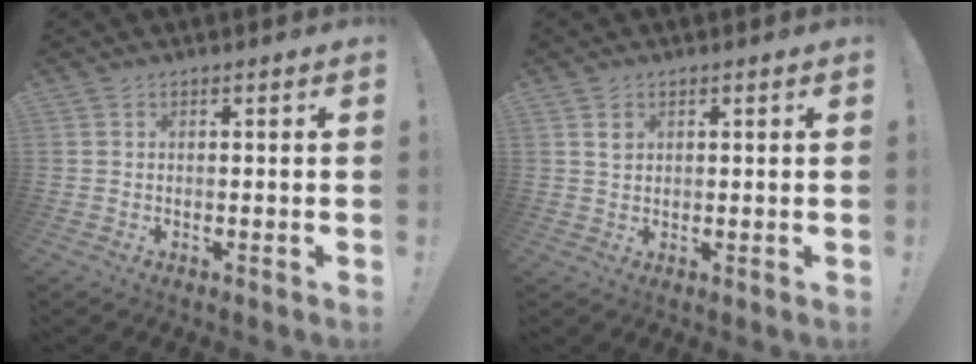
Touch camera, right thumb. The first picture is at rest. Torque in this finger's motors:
{"motor_torque": [-0.71, 0.17, 0.03, -0.01, -0.01]}